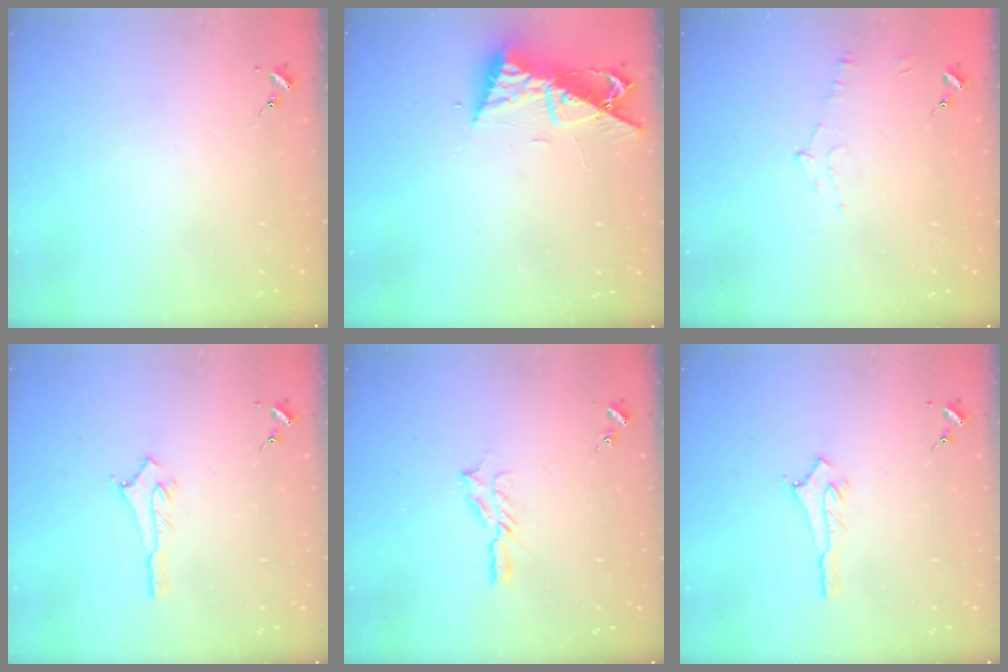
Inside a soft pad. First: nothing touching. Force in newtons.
{"total": 9.7, "press": 9.7, "slide": 0.7}
{"total": 5.4, "press": 5.4, "slide": 0.7}
{"total": 2.9, "press": 2.9, "slide": 0.3}
{"total": 5.6, "press": 5.6, "slide": 0.6}
{"total": 2.9, "press": 2.9, "slide": 0.3}